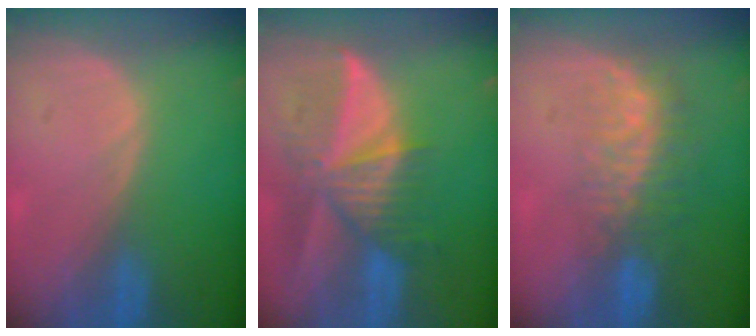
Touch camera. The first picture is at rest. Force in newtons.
{"total": 9.8, "press": 8.6, "slide": 4.7}
{"total": 8.3, "press": 6.9, "slide": 4.6}